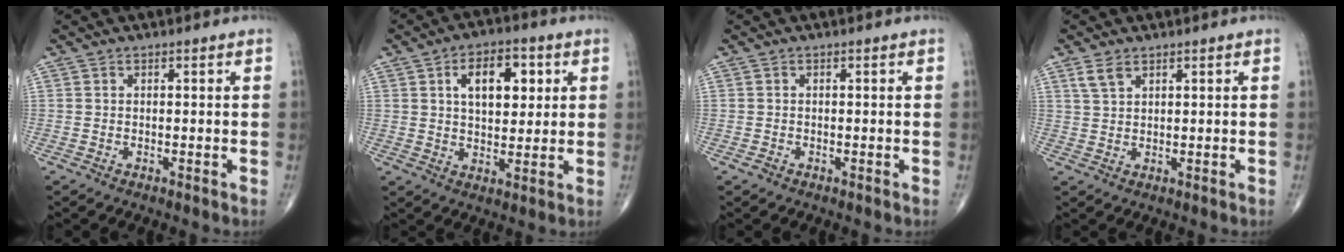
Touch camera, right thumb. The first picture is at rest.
{"total": 10.3, "force": [3.1, 5.8, 7.9], "torque": [-0.091, -0.004, 0.048]}
{"total": 0.6, "force": [-0.4, 0.4, 0.2], "torque": [-0.003, 0.003, -0.008]}
{"total": 2.8, "force": [1.8, 1.4, 1.7], "torque": [-0.035, 0.000, 0.044]}